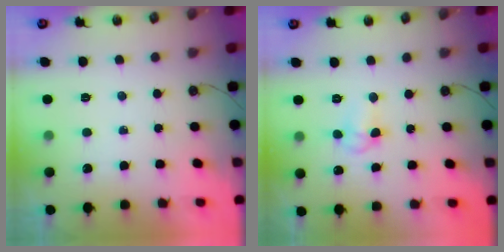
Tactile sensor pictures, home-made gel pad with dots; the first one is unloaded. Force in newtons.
{"total": 5.8, "press": 4.5, "slide": 3.7}